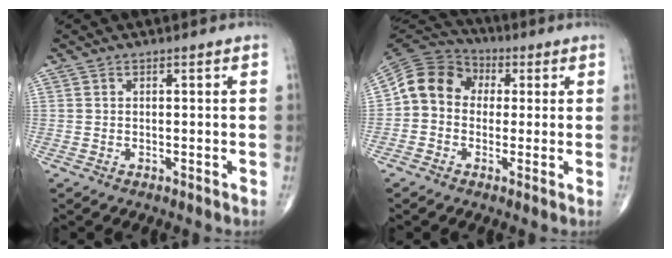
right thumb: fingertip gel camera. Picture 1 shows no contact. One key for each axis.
{"total": 10.6, "fx": 0.5, "fy": 9.1, "fz": 5.3, "tx": -0.082, "ty": 0.032, "tz": -0.006}